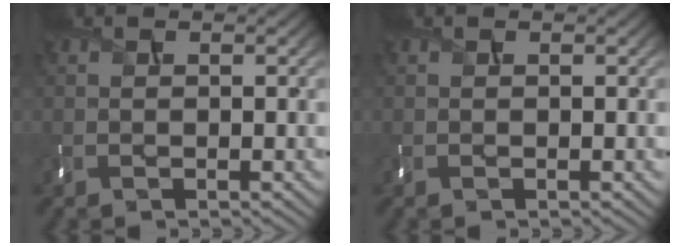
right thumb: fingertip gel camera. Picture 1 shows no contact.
{"total": 0.0}